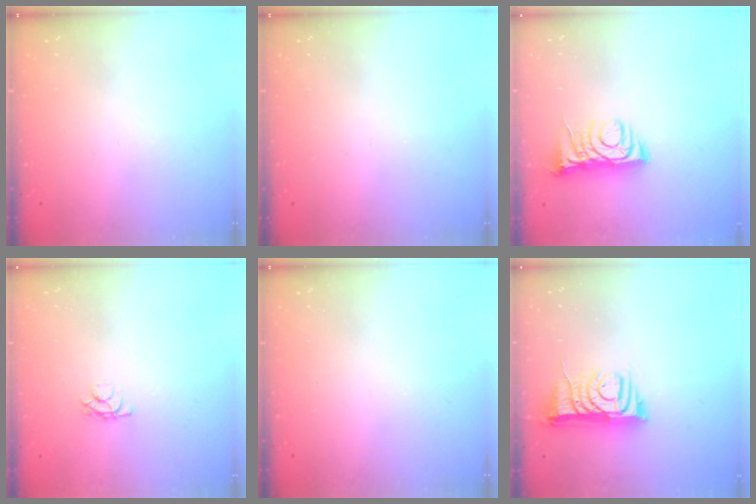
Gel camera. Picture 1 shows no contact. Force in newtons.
{"total": 0.0}
{"total": 7.1, "press": 7.0, "slide": 1.0}
{"total": 3.6, "press": 3.6, "slide": 0.4}
{"total": 0.0}
{"total": 8.5, "press": 8.4, "slide": 0.4}